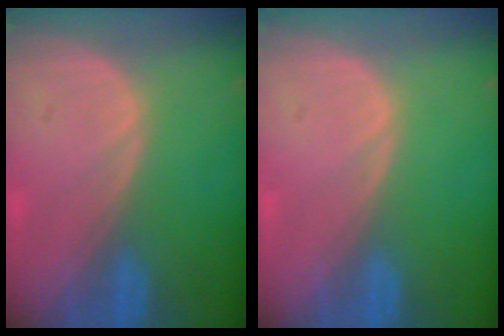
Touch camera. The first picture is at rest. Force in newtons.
{"total": 0.0}